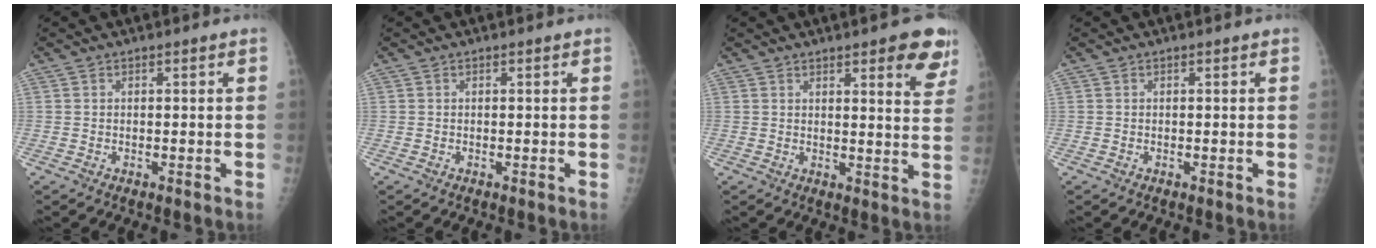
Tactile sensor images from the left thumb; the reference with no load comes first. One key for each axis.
{"total": 0.0}
{"total": 9.3, "fx": 5.4, "fy": 2.6, "fz": 7.1, "tx": -0.055, "ty": -0.024, "tz": 0.060}
{"total": 0.0}